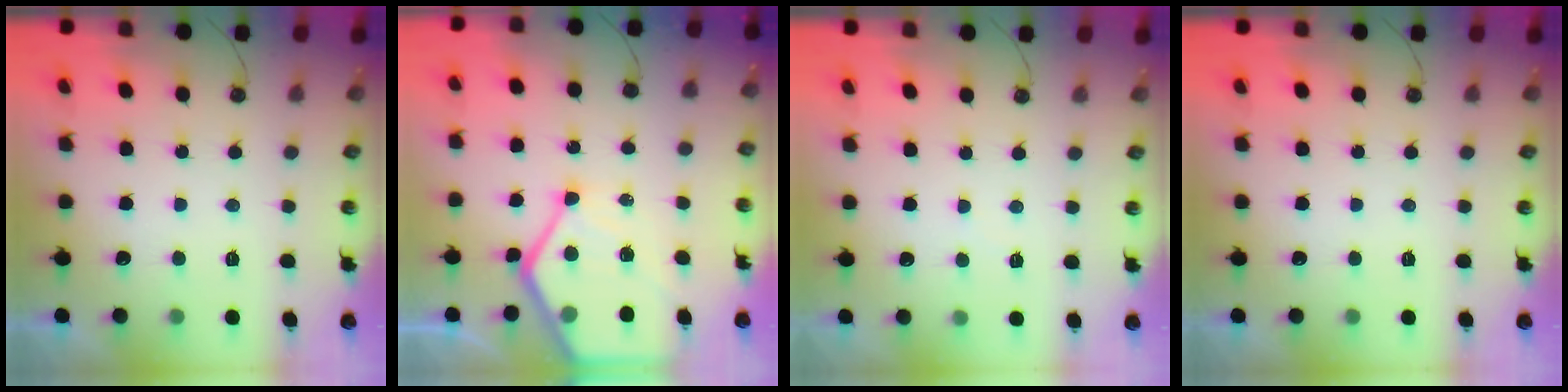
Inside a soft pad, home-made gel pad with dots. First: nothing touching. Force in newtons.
{"total": 15.7, "press": 15.6, "slide": 1.3}
{"total": 2.4, "press": 2.4, "slide": 0.4}
{"total": 0.0}